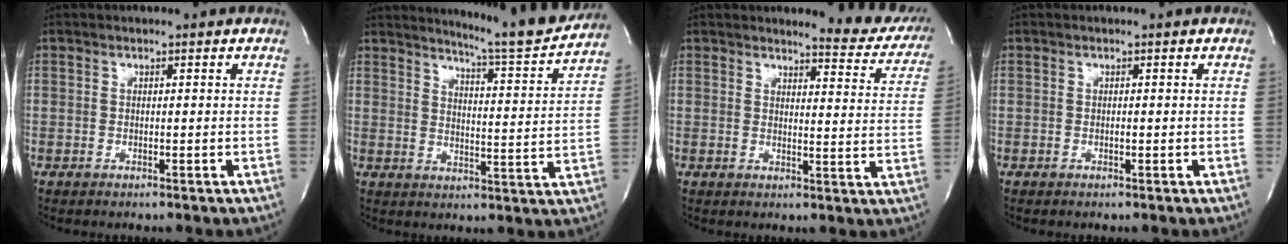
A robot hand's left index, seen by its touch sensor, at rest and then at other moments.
{"total": 13.7, "force": [13.0, -1.1, 3.9], "torque": [-0.067, -0.052, 0.167]}
{"total": 9.5, "force": [9.2, 1.6, 2.0], "torque": [-0.003, -0.046, 0.081]}
{"total": 0.0}